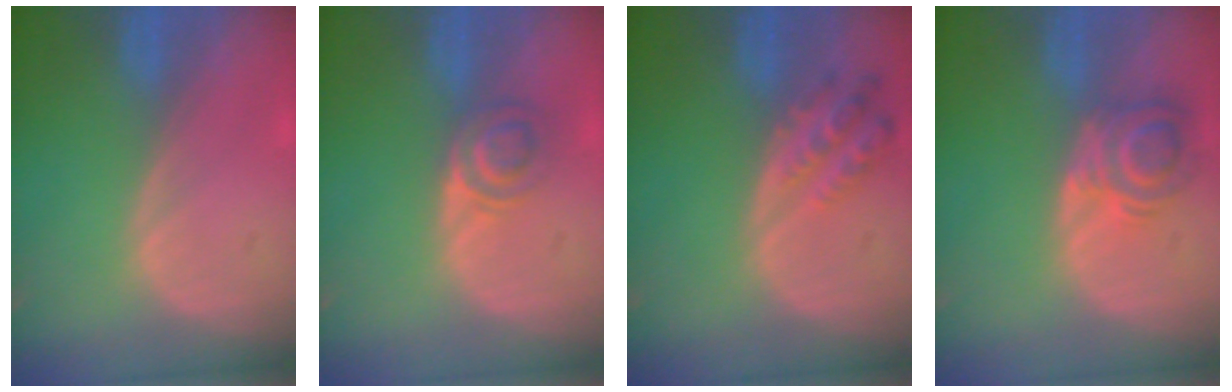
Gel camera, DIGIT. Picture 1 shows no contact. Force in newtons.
{"total": 3.8, "press": 3.6, "slide": 0.9}
{"total": 4.9, "press": 4.9, "slide": 0.4}
{"total": 5.5, "press": 5.3, "slide": 1.4}